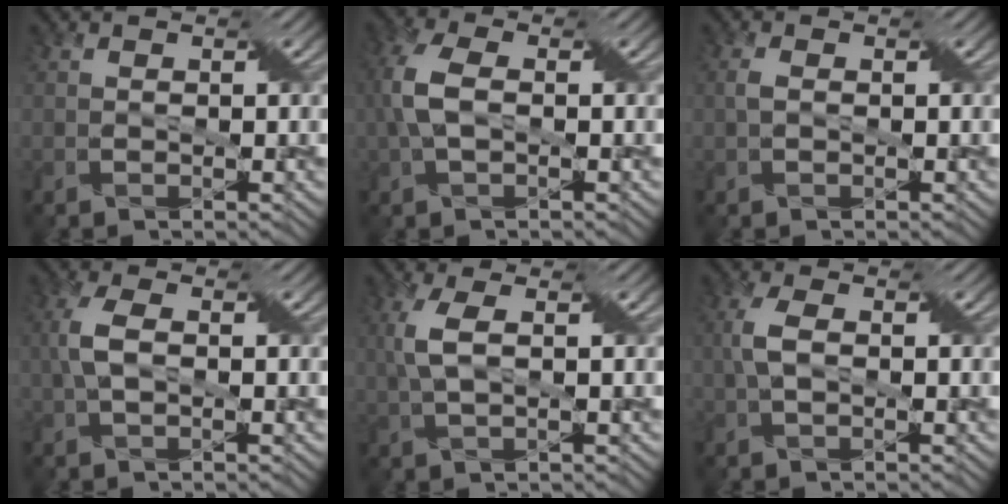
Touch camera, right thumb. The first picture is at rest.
{"total": 5.3, "force": [0.2, 2.9, 4.4], "torque": [-0.120, 0.013, 0.001]}
{"total": 1.4, "force": [0.1, 0.8, 1.1], "torque": [-0.026, 0.007, 0.000]}
{"total": 3.5, "force": [0.2, 1.8, 3.0], "torque": [-0.077, 0.009, 0.002]}
{"total": 4.0, "force": [0.7, 1.3, 3.8], "torque": [-0.099, 0.012, 0.014]}
{"total": 2.8, "force": [0.2, 1.3, 2.5], "torque": [-0.062, 0.008, 0.001]}